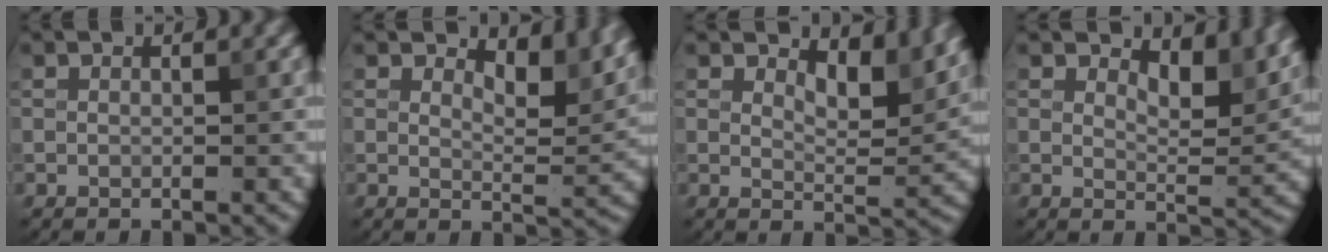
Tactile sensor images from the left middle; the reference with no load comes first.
{"total": 4.9, "force": [3.4, 1.9, 3.0], "torque": [-0.044, -0.007, 0.043]}
{"total": 4.8, "force": [3.2, 1.9, 3.0], "torque": [-0.047, -0.009, 0.042]}
{"total": 5.1, "force": [3.4, 2.1, 3.2], "torque": [-0.047, -0.009, 0.045]}